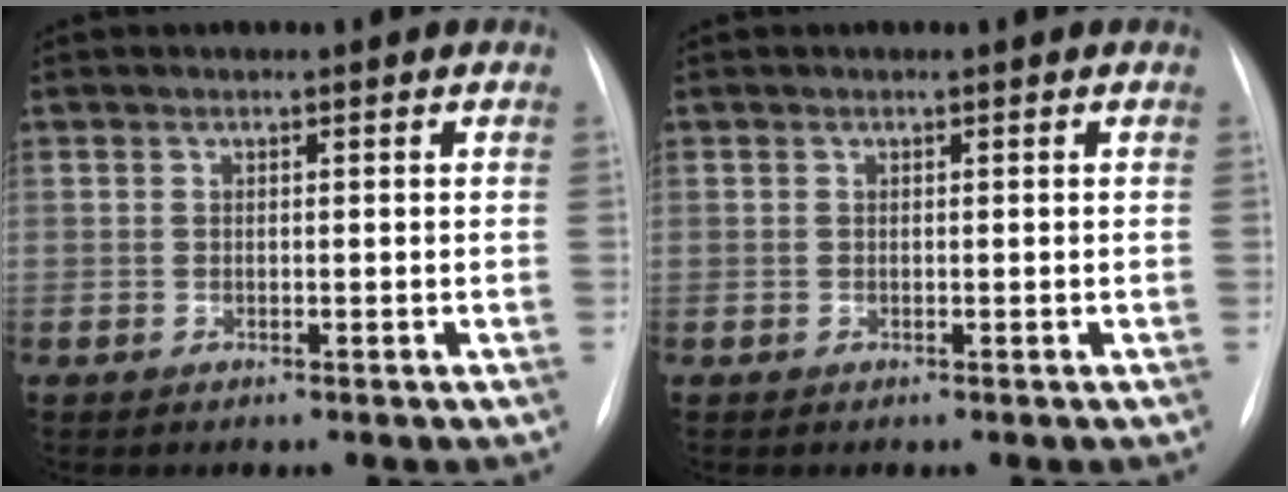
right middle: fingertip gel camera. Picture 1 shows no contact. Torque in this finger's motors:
{"motor_torque": [-0.04, -0.03, 0.00, 0.00]}